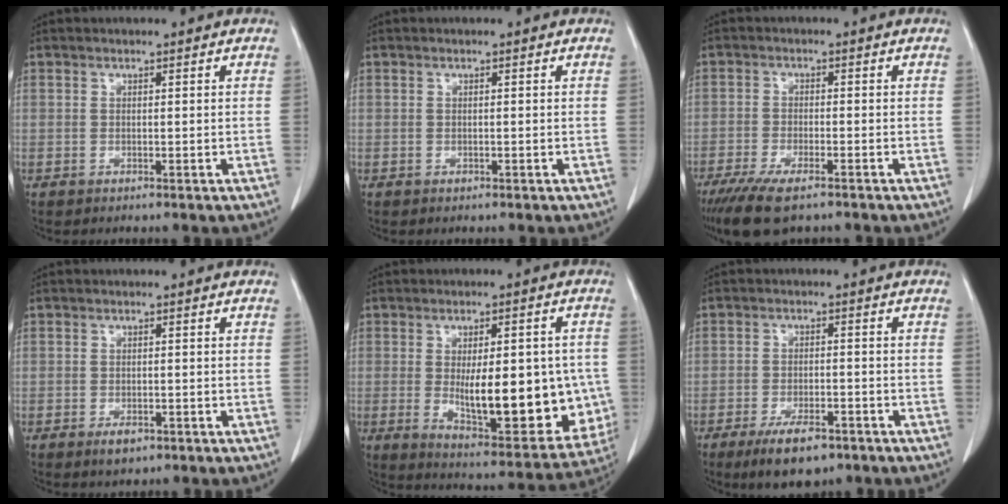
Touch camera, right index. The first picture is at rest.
{"total": 0.0}
{"total": 8.6, "force": [-6.3, 2.1, 5.4], "torque": [-0.092, -0.018, -0.101]}
{"total": 2.3, "force": [-1.4, 1.2, 1.4], "torque": [-0.021, 0.000, -0.015]}
{"total": 19.5, "force": [-2.0, 6.8, 18.1], "torque": [-0.220, -0.004, 0.001]}
{"total": 7.3, "force": [-4.9, 2.6, 4.7], "torque": [-0.082, -0.008, -0.078]}